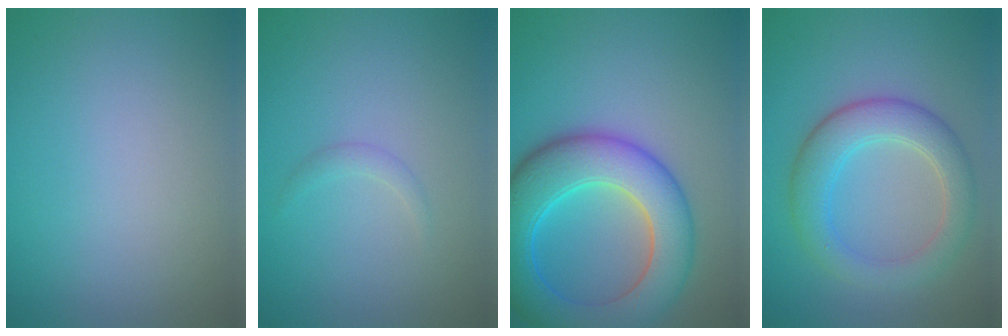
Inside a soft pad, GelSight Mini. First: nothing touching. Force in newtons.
{"total": 0.8, "press": 0.8, "slide": 0.0}
{"total": 9.3, "press": 9.3, "slide": 0.0}
{"total": 4.8, "press": 4.8, "slide": 0.3}